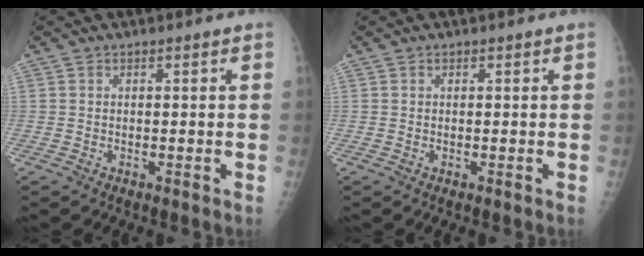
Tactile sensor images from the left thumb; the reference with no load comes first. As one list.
[{"total": 0.0}]